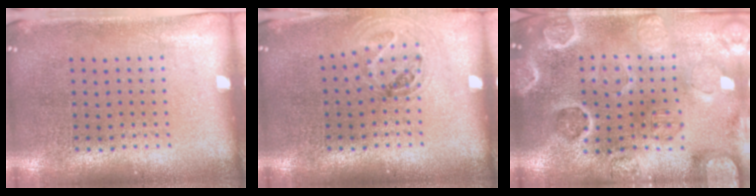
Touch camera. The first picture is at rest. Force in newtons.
{"total": 0.9, "press": 0.9, "slide": 0.1}
{"total": 3.2, "press": 3.1, "slide": 0.6}